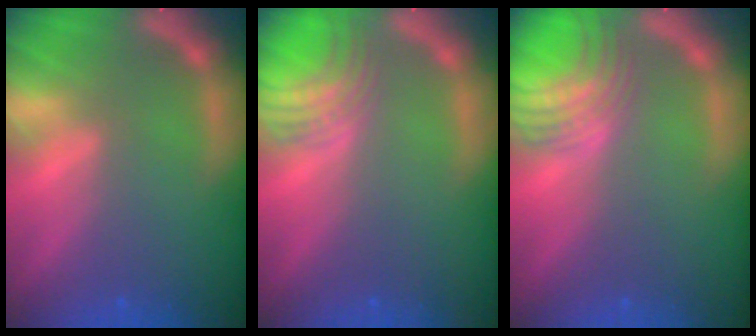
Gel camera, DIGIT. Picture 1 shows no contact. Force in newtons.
{"total": 5.0}
{"total": 7.0}